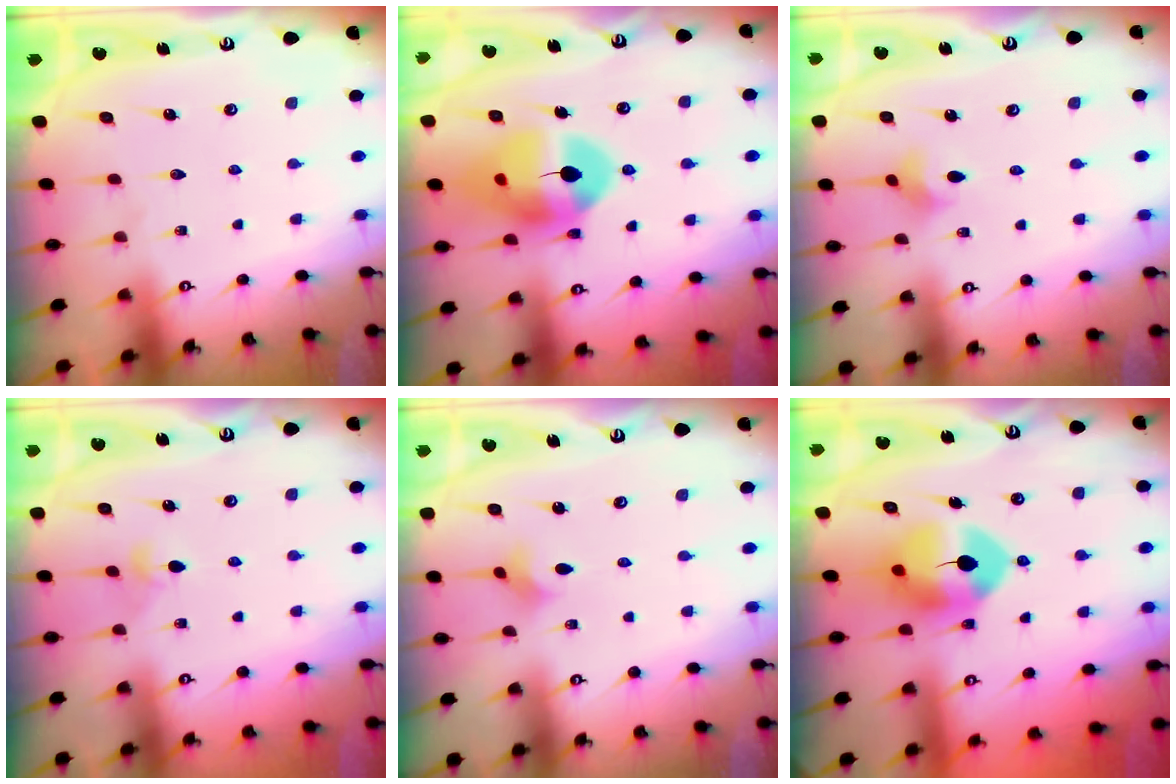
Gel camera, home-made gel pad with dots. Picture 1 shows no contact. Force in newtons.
{"total": 15.0, "press": 14.9, "slide": 1.8}
{"total": 4.0, "press": 3.9, "slide": 0.8}
{"total": 2.8, "press": 2.7, "slide": 0.4}
{"total": 2.6, "press": 2.5, "slide": 0.7}
{"total": 9.8, "press": 9.7, "slide": 1.5}